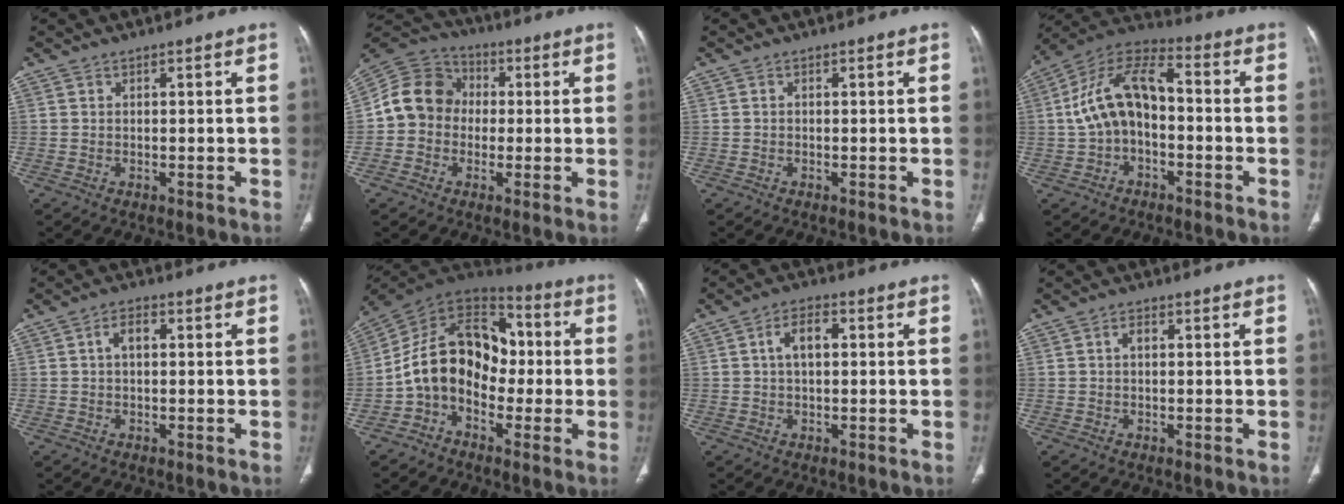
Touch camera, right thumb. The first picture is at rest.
{"total": 11.6, "force": [-0.3, 10.2, 5.5], "torque": [-0.083, 0.033, -0.019]}
{"total": 0.0}
{"total": 13.2, "force": [-1.2, 7.9, 10.5], "torque": [-0.190, 0.049, -0.032]}
{"total": 3.1, "force": [0.4, 1.8, 2.5], "torque": [-0.042, 0.012, 0.002]}
{"total": 15.8, "force": [-2.5, 11.5, 10.5], "torque": [-0.147, 0.057, -0.056]}
{"total": 4.8, "force": [0.7, 2.6, 3.9], "torque": [-0.069, 0.014, 0.007]}
{"total": 1.5, "force": [0.1, 0.9, 1.2], "torque": [-0.019, 0.005, -0.002]}